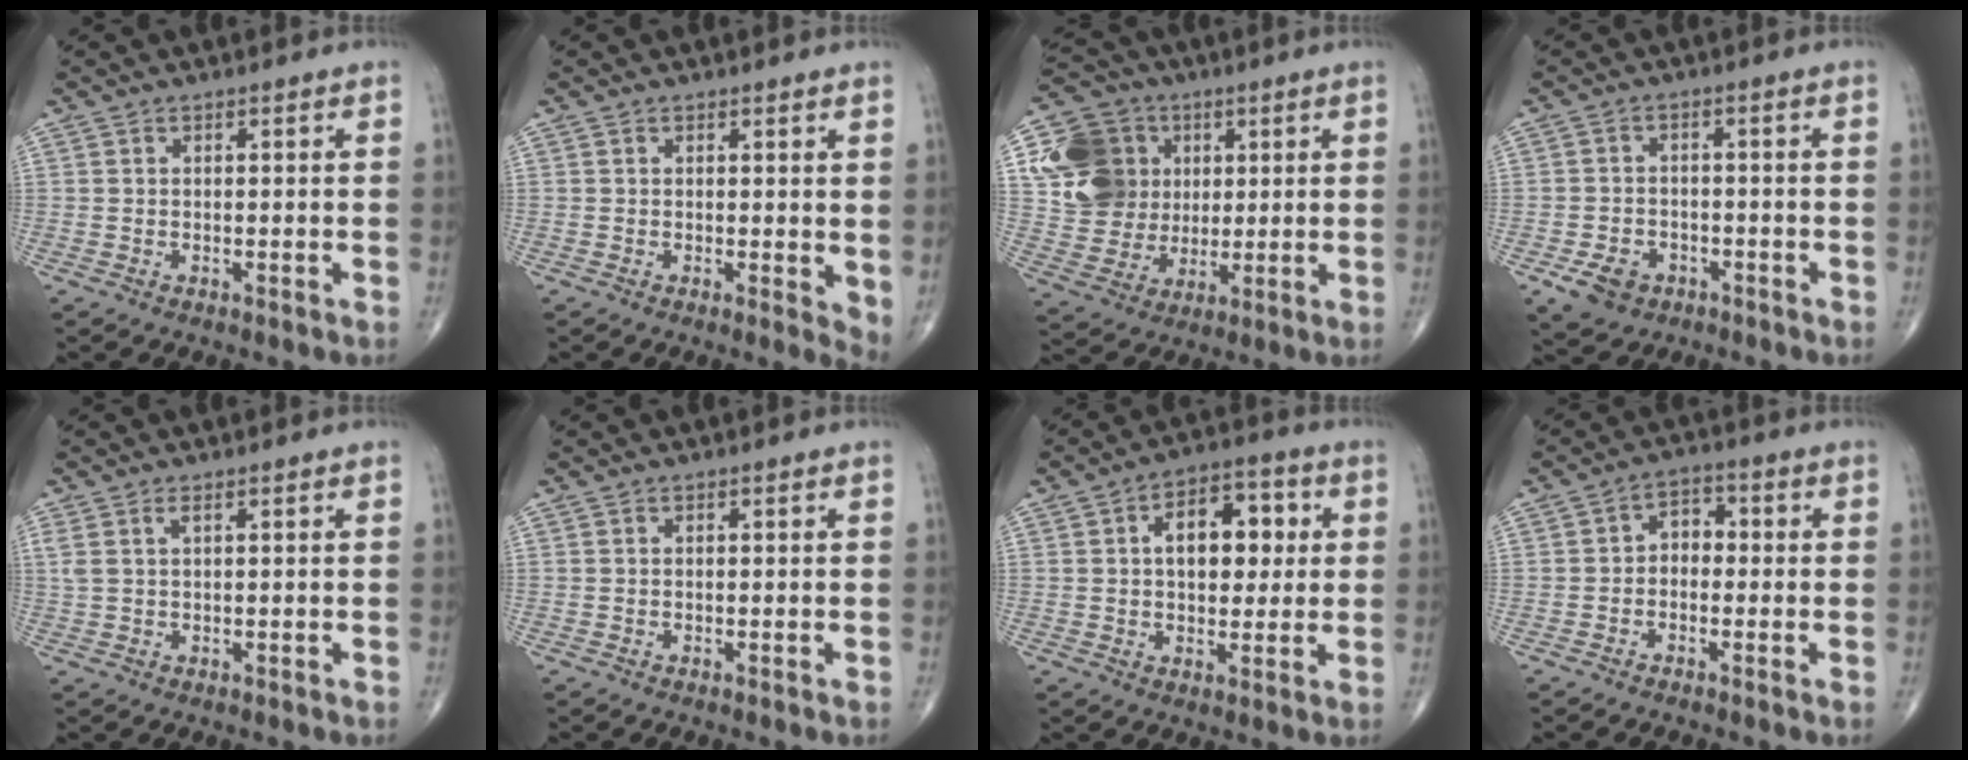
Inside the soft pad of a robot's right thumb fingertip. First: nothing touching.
{"total": 3.3, "force": [0.9, 1.5, 2.8], "torque": [-0.033, -0.011, 0.012]}
{"total": 15.3, "force": [3.6, 13.5, 6.1], "torque": [-0.084, 0.004, 0.071]}
{"total": 5.9, "force": [-3.0, 4.5, 2.5], "torque": [-0.036, 0.013, -0.045]}
{"total": 2.5, "force": [1.1, 1.0, 2.0], "torque": [-0.057, 0.013, 0.031]}
{"total": 0.0}
{"total": 11.7, "force": [2.2, 7.0, 9.1], "torque": [-0.099, 0.014, 0.029]}
{"total": 4.3, "force": [-0.5, 3.2, 2.8], "torque": [-0.023, 0.020, -0.022]}